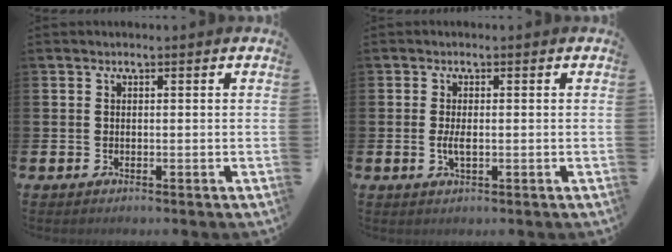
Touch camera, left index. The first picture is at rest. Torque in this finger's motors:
{"motor_torque": [0.53, -0.01, 0.08, 0.08]}